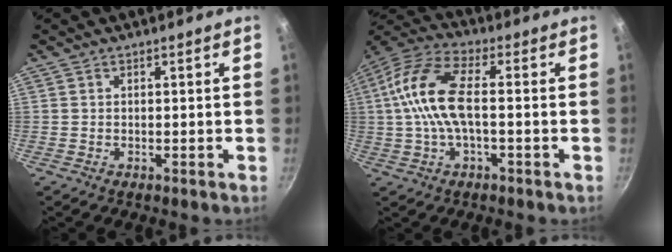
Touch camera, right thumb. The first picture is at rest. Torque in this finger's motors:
{"motor_torque": [-0.88, 1.34, 1.78, -0.21, 0.21]}